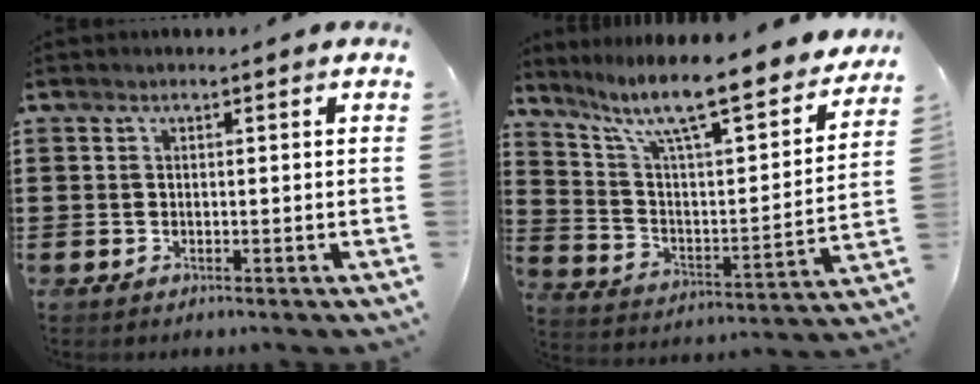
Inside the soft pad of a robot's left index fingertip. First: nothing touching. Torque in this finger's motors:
{"motor_torque": [2.14, 0.00, 0.61, 0.21]}